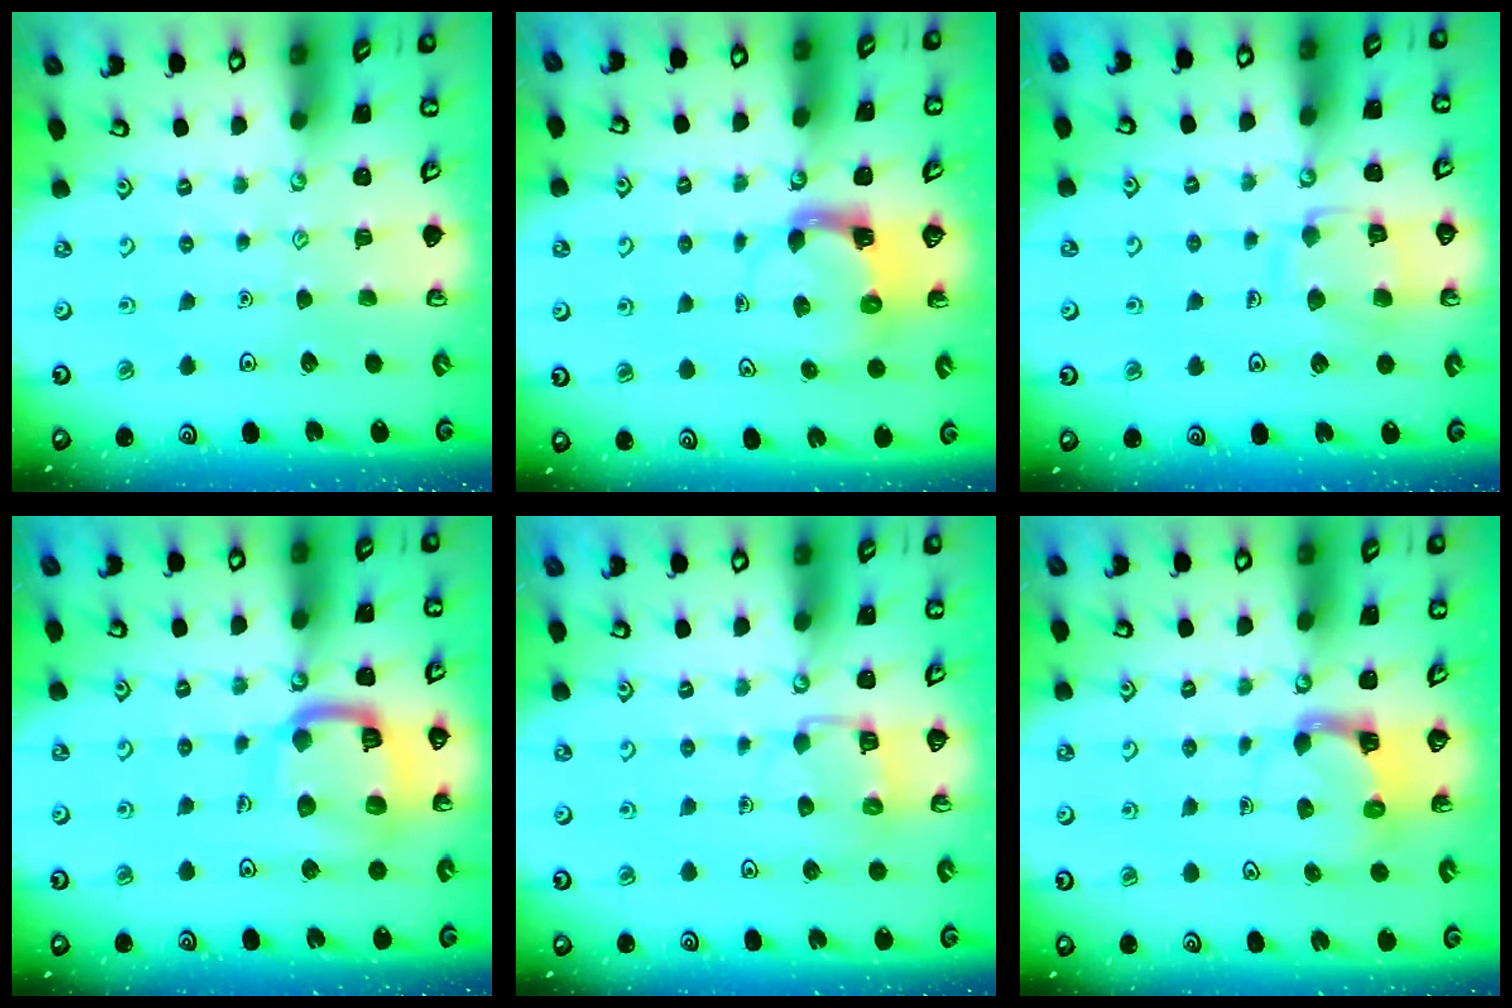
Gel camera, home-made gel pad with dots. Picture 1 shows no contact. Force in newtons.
{"total": 3.4, "press": 3.4, "slide": 0.5}
{"total": 10.9, "press": 10.9, "slide": 0.8}
{"total": 15.9, "press": 15.8, "slide": 1.7}
{"total": 5.5, "press": 5.5, "slide": 0.3}
{"total": 4.2, "press": 4.2, "slide": 0.4}